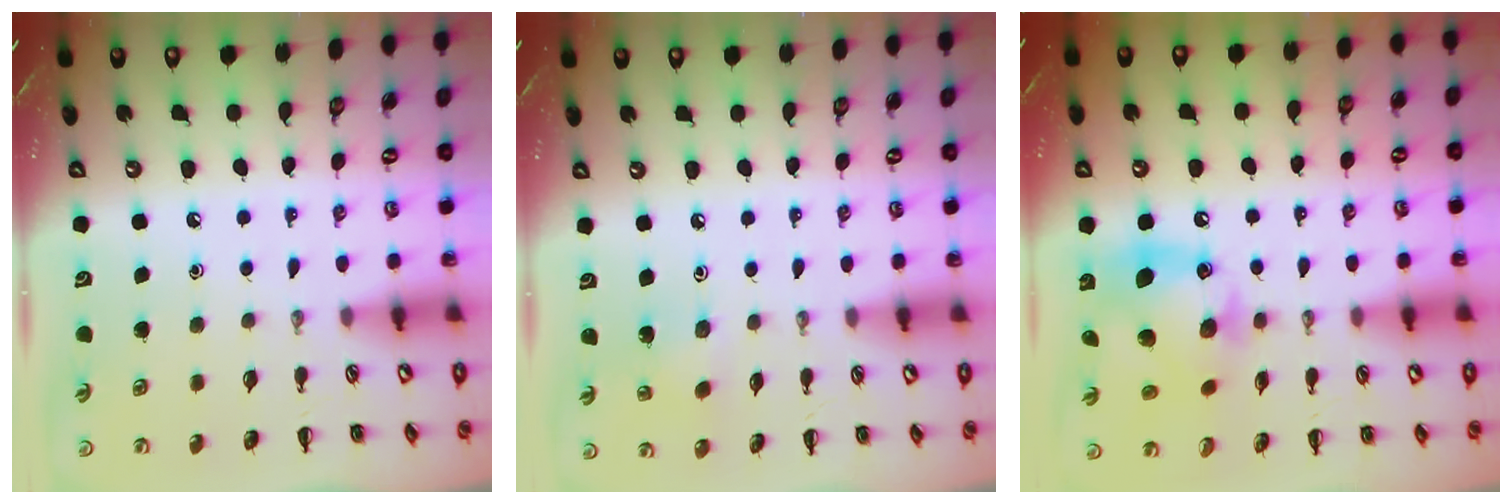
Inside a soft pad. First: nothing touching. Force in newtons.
{"total": 2.4, "press": 2.2, "slide": 0.8}
{"total": 13.7, "press": 13.6, "slide": 1.7}